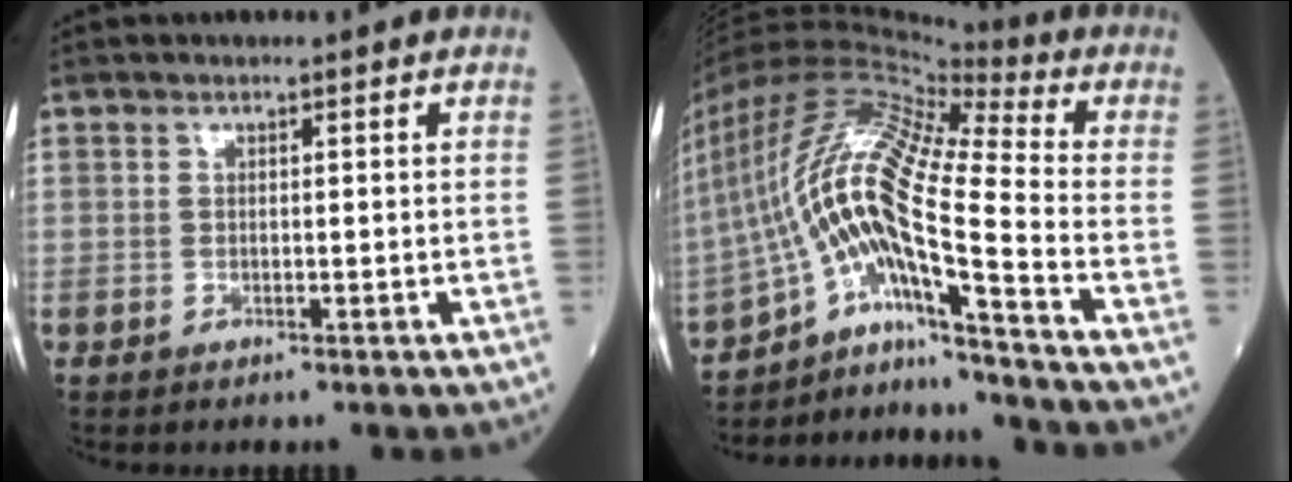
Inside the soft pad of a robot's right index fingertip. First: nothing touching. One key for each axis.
{"total": 18.0, "fx": -9.7, "fy": 0.5, "fz": 15.2, "tx": -0.326, "ty": 0.023, "tz": -0.178}